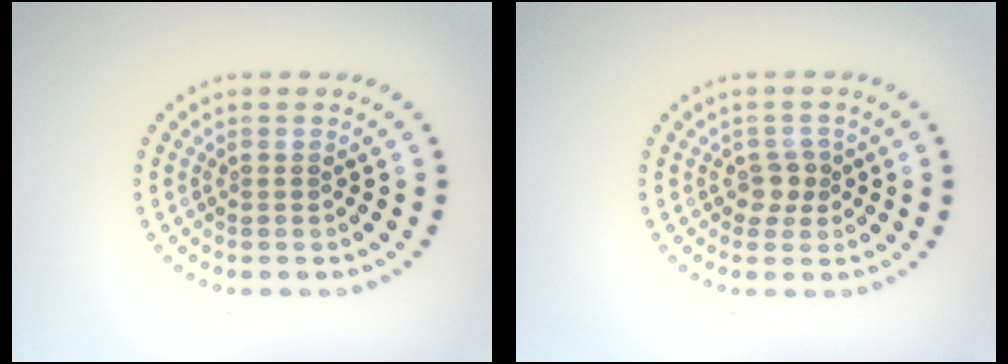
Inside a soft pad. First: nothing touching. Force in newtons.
{"total": 1.8, "press": 1.4, "slide": 1.0}